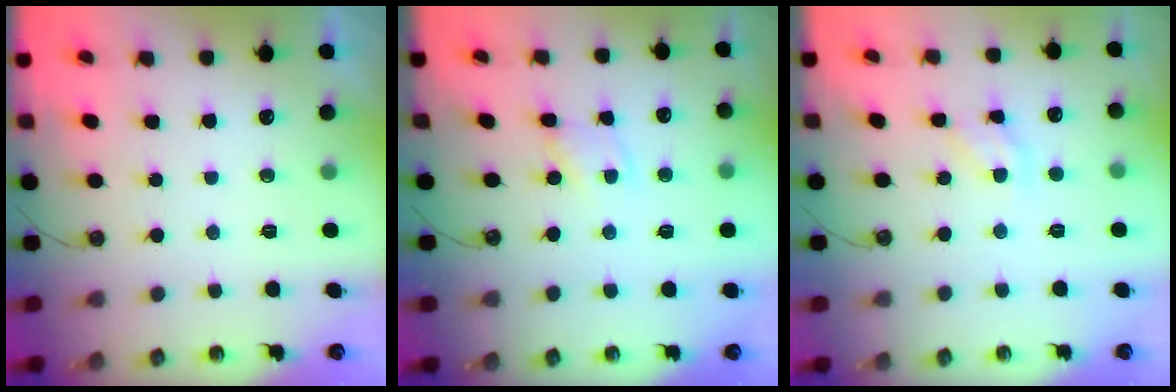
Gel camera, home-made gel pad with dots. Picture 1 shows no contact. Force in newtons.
{"total": 1.9, "press": 1.9, "slide": 0.2}
{"total": 8.2, "press": 8.2, "slide": 0.5}